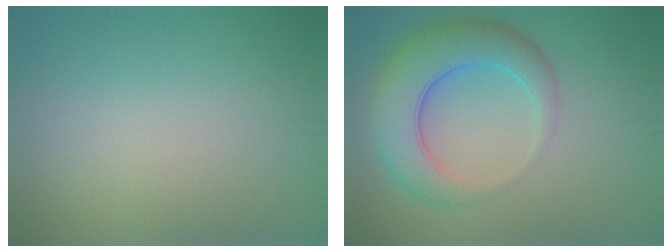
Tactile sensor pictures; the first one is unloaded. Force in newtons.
{"total": 6.9, "press": 6.9, "slide": 0.3}